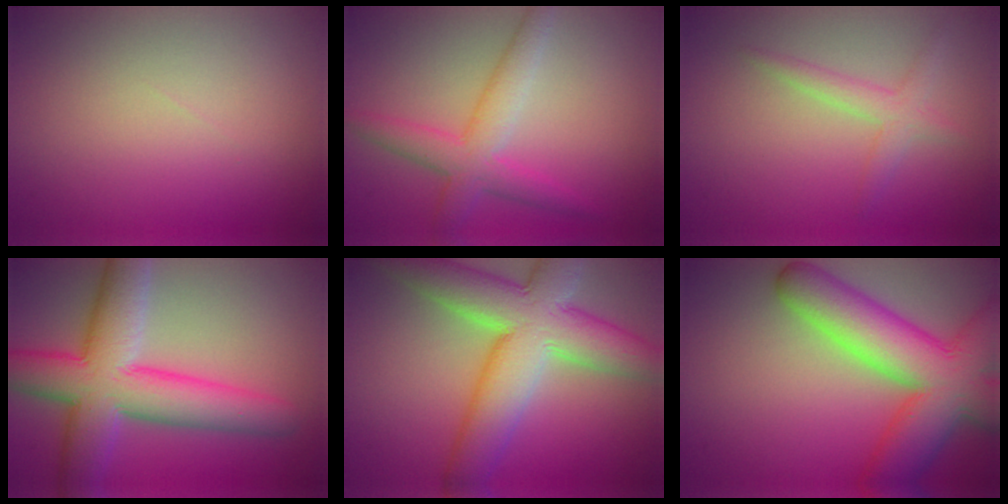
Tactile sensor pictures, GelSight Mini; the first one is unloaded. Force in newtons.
{"total": 4.1, "press": 4.1, "slide": 0.2}
{"total": 2.1, "press": 2.1, "slide": 0.2}
{"total": 10.0, "press": 10.0, "slide": 0.5}
{"total": 10.8, "press": 10.7, "slide": 1.0}
{"total": 11.2, "press": 11.2, "slide": 0.6}